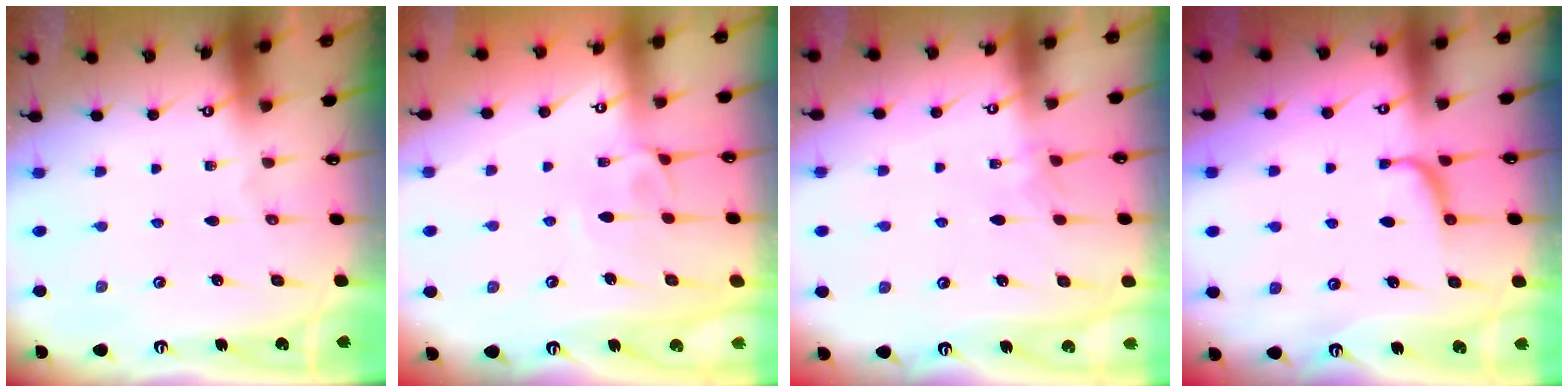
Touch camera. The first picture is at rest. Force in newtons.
{"total": 1.8, "press": 1.6, "slide": 0.8}
{"total": 1.1, "press": 1.0, "slide": 0.4}
{"total": 1.4, "press": 1.4, "slide": 0.3}